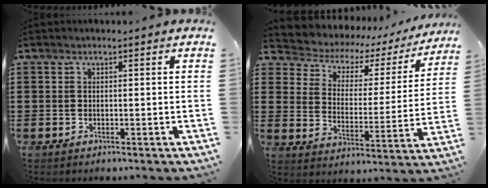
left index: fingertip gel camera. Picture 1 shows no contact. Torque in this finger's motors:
{"motor_torque": [2.14, 0.00, 0.23, 0.00]}